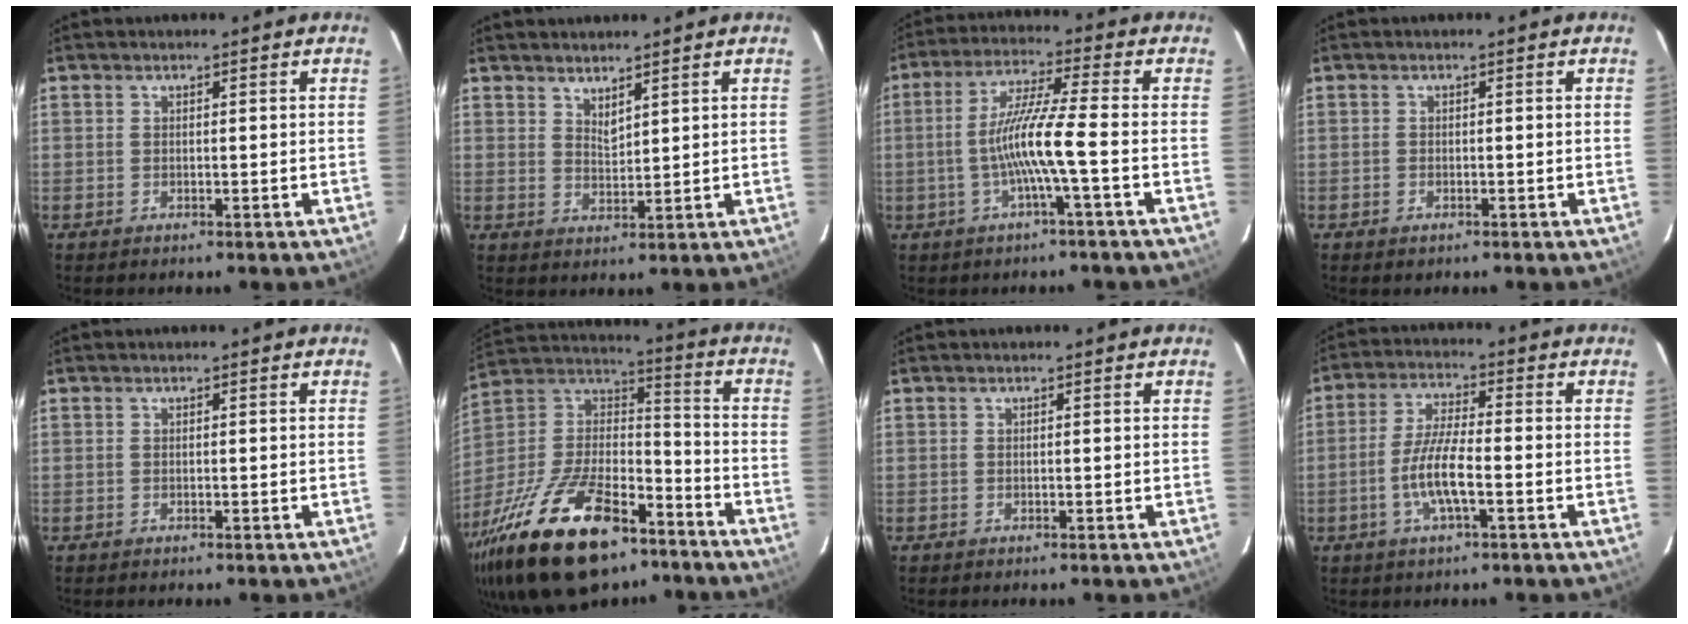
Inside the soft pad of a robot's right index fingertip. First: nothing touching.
{"total": 2.8, "force": [2.4, 0.6, 1.3], "torque": [-0.020, -0.001, 0.043]}
{"total": 9.2, "force": [-2.5, -1.1, 8.8], "torque": [-0.176, 0.003, -0.046]}
{"total": 1.0, "force": [-0.6, 0.7, 0.4], "torque": [-0.005, 0.000, -0.009]}
{"total": 0.0}
{"total": 31.4, "force": [-20.0, 13.9, 19.9], "torque": [-0.400, -0.014, -0.322]}
{"total": 0.0}
{"total": 7.7, "force": [-2.7, 1.4, 7.1], "torque": [-0.145, -0.001, -0.053]}